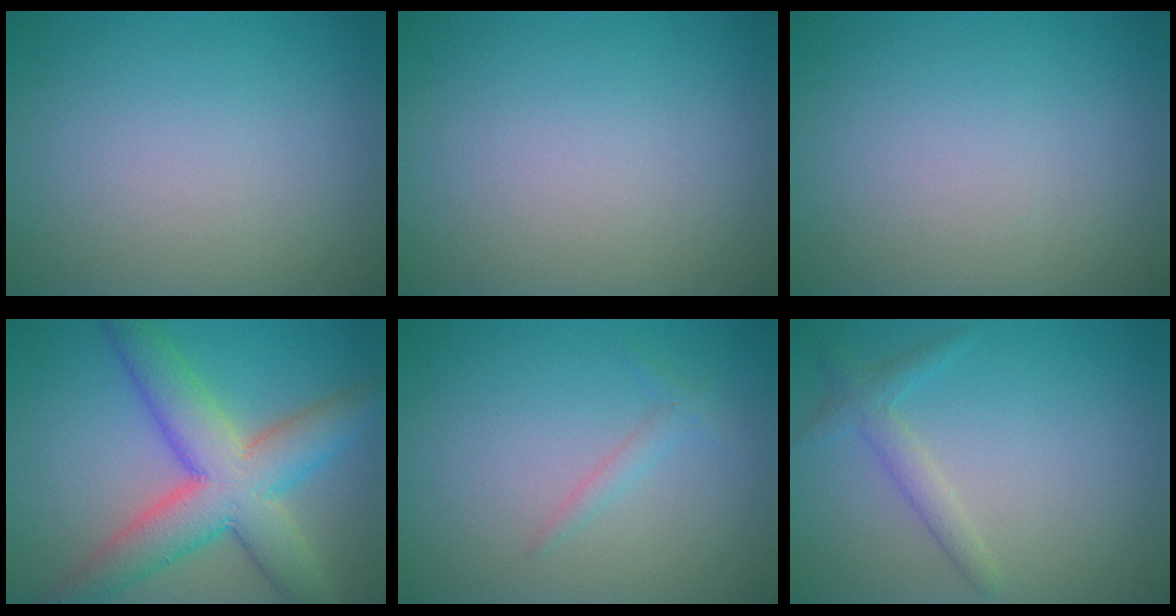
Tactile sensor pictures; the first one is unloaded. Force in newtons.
{"total": 0.0}
{"total": 0.0}
{"total": 9.0, "press": 9.0, "slide": 0.3}
{"total": 1.1, "press": 1.1, "slide": 0.0}
{"total": 1.9, "press": 1.9, "slide": 0.1}